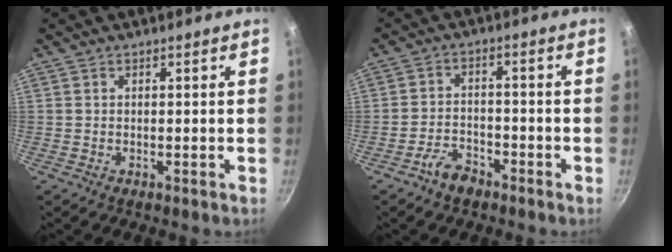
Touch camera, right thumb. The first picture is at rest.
{"total": 4.8, "force": [-3.6, 2.4, 2.0], "torque": [-0.031, 0.035, -0.065]}